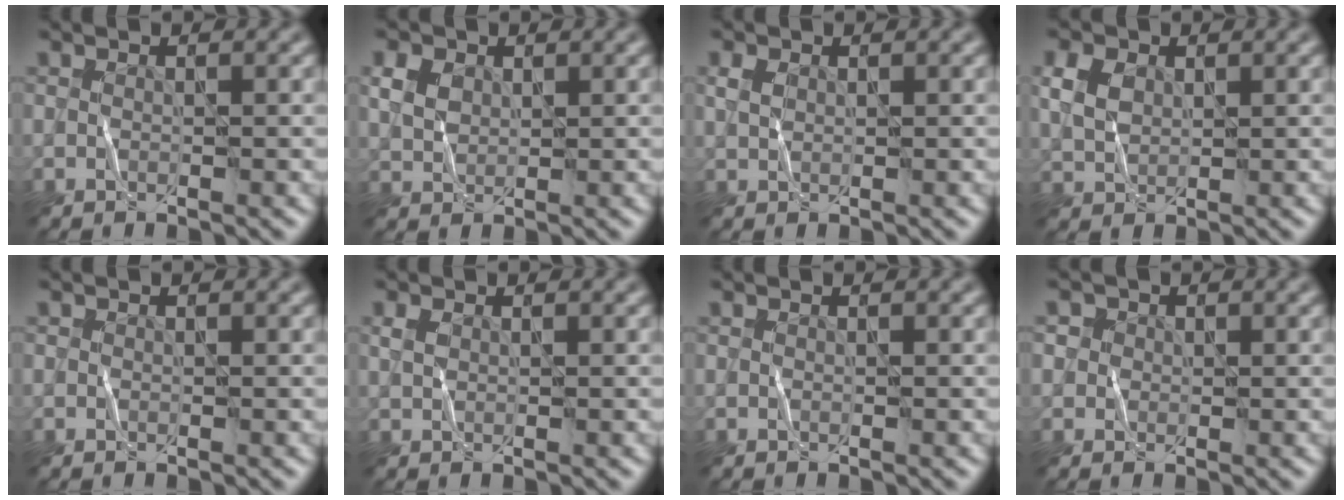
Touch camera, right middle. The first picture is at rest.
{"total": 1.9, "force": [1.1, 1.5, 0.6], "torque": [-0.028, 0.005, 0.024]}
{"total": 1.0, "force": [0.6, 0.7, 0.4], "torque": [-0.015, 0.002, 0.016]}
{"total": 2.4, "force": [1.2, 1.8, 1.1], "torque": [-0.043, 0.005, 0.026]}
{"total": 0.0}
{"total": 0.7, "force": [0.5, 0.4, 0.3], "torque": [-0.012, 0.002, 0.012]}
{"total": 0.0}
{"total": 1.4, "force": [0.6, 1.2, 0.1], "torque": [0.009, 0.005, -0.011]}